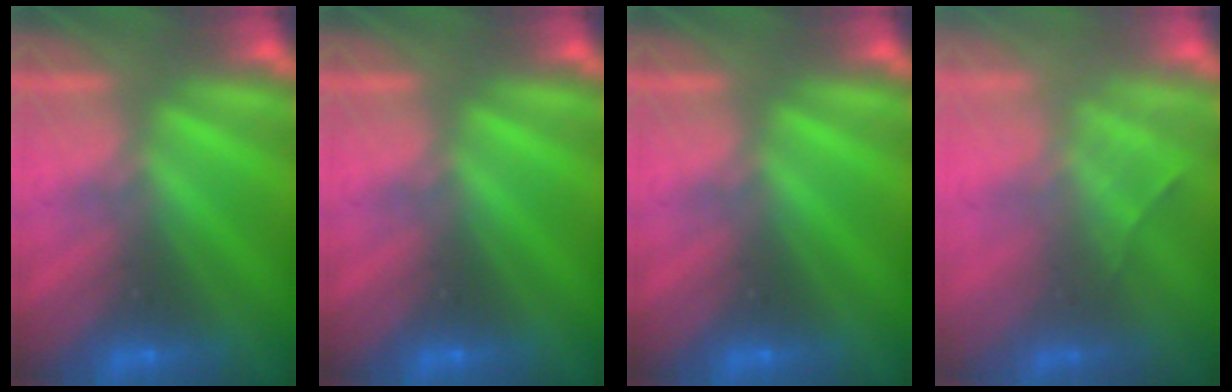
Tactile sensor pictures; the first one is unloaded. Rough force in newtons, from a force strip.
{"total": 0.0}
{"total": 0.0}
{"total": 2.2}